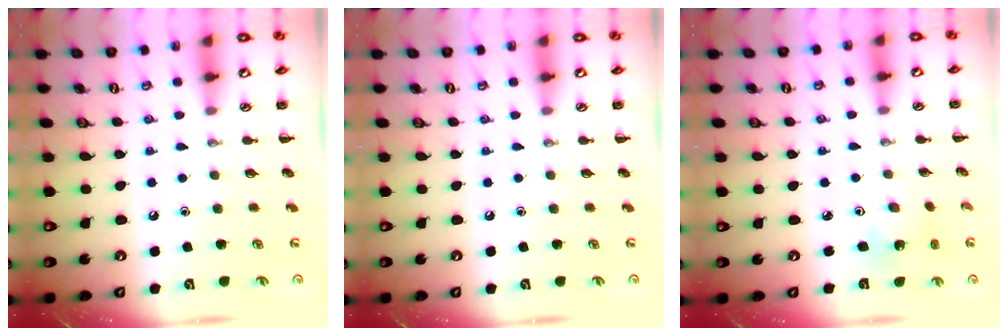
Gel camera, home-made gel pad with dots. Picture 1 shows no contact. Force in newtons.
{"total": 0.0}
{"total": 3.0, "press": 2.8, "slide": 1.0}